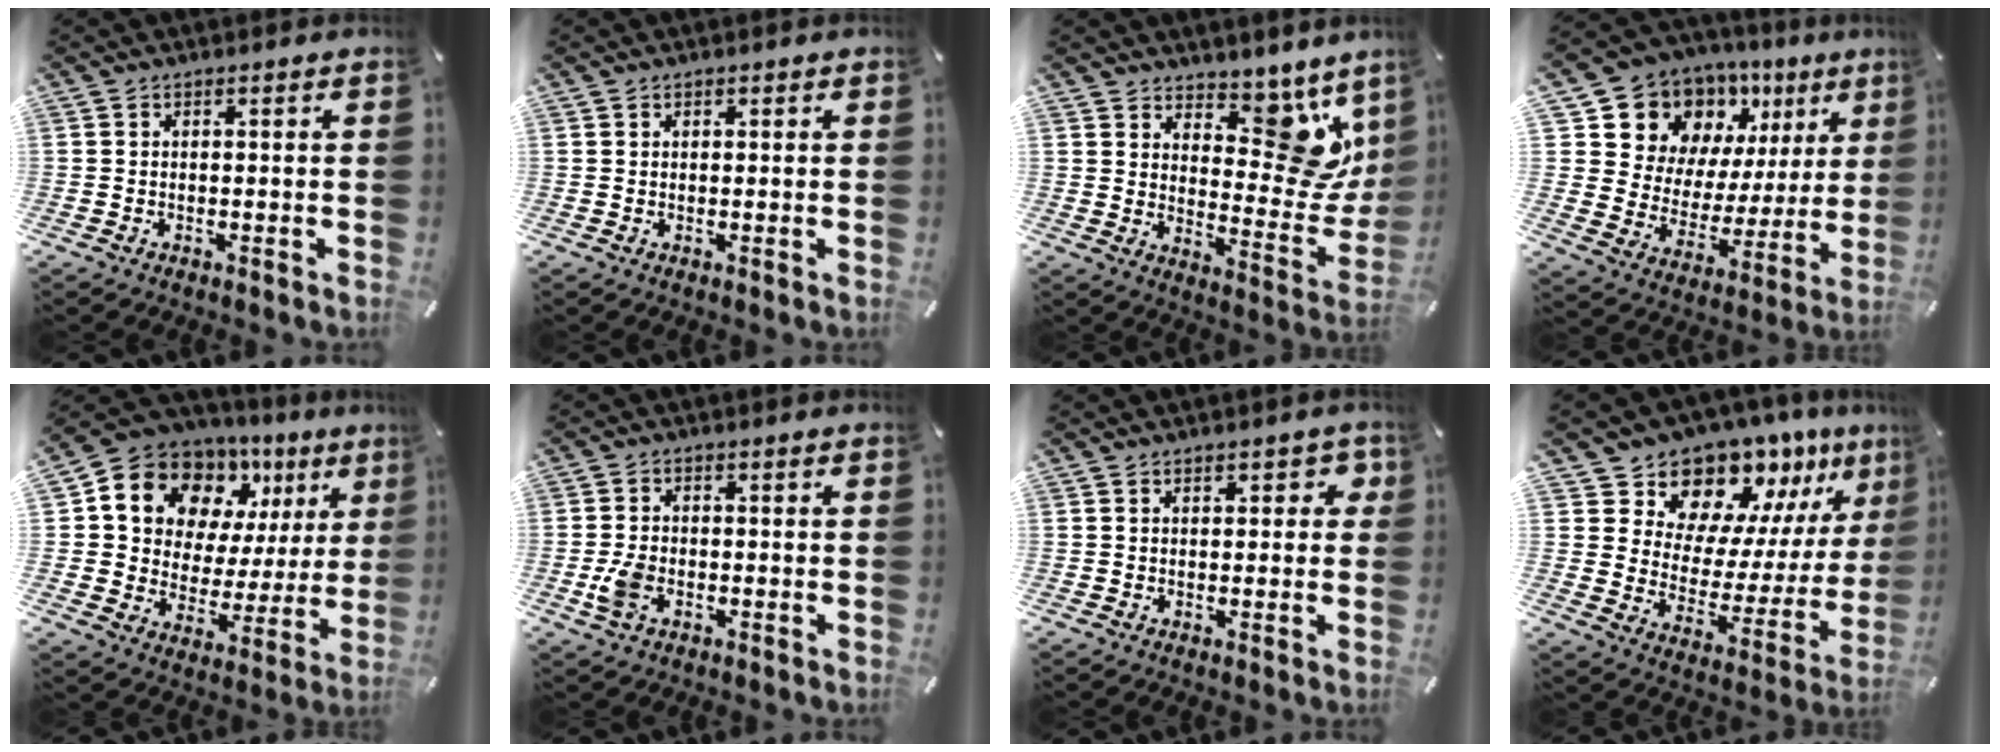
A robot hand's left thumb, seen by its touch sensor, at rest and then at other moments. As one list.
[{"total": 0.6, "force": [0.2, 0.6, 0.0], "torque": [0.002, 0.004, 0.004]}, {"total": 13.9, "force": [8.7, 7.9, 7.4], "torque": [-0.066, -0.086, 0.152]}, {"total": 14.1, "force": [9.4, 9.9, 3.3], "torque": [-0.063, -0.085, 0.173]}, {"total": 12.9, "force": [7.2, 9.8, 4.2], "torque": [-0.080, -0.054, 0.134]}, {"total": 5.2, "force": [-1.5, 3.5, 3.6], "torque": [-0.085, 0.000, -0.030]}, {"total": 2.7, "force": [0.9, 1.7, 1.9], "torque": [-0.016, 0.000, 0.007]}, {"total": 13.9, "force": [12.7, 5.6, 0.2], "torque": [-0.005, -0.154, 0.221]}]